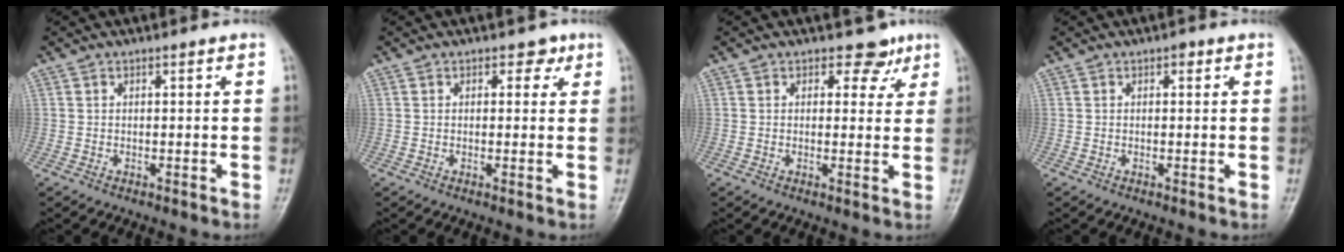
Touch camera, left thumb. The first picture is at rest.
{"total": 2.5, "force": [1.2, 1.7, 1.3], "torque": [0.004, -0.001, 0.009]}
{"total": 4.1, "force": [2.6, 2.9, 1.5], "torque": [0.014, -0.009, 0.030]}
{"total": 1.1, "force": [0.5, 0.7, 0.8], "torque": [-0.003, 0.002, 0.003]}